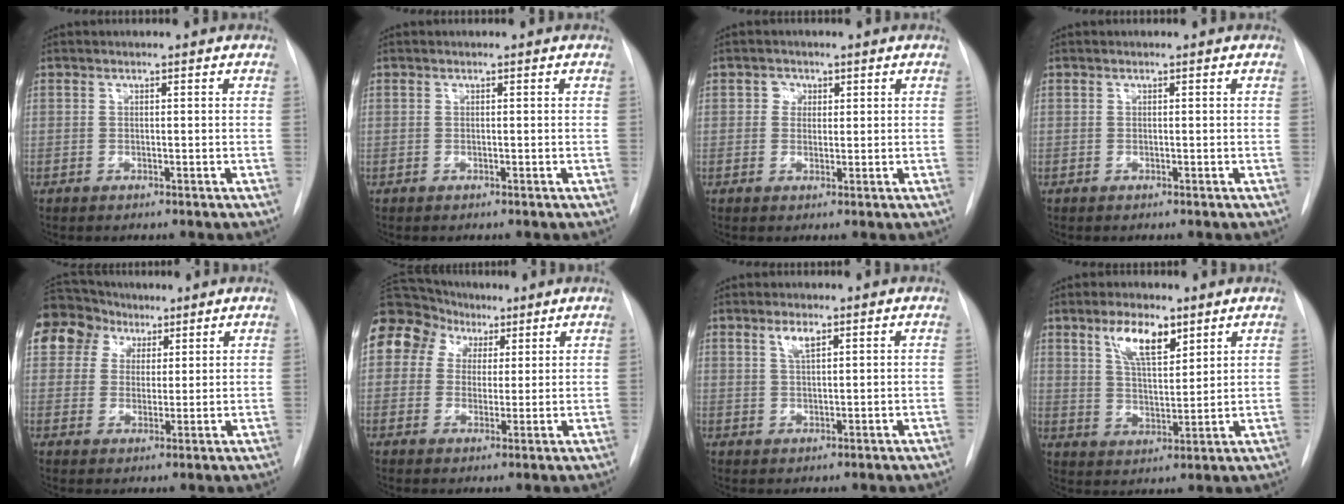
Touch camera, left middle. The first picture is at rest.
{"total": 0.0}
{"total": 1.8, "force": [0.7, 1.6, 0.5], "torque": [-0.005, 0.003, 0.008]}
{"total": 0.0}
{"total": 13.8, "force": [7.7, 10.7, 4.1], "torque": [-0.114, 0.064, 0.148]}
{"total": 17.3, "force": [7.4, 14.0, 6.7], "torque": [-0.196, 0.093, 0.142]}
{"total": 2.6, "force": [1.5, 0.7, 2.0], "torque": [-0.043, 0.001, 0.030]}
{"total": 7.7, "force": [4.6, 2.5, 5.6], "torque": [-0.108, 0.002, 0.085]}